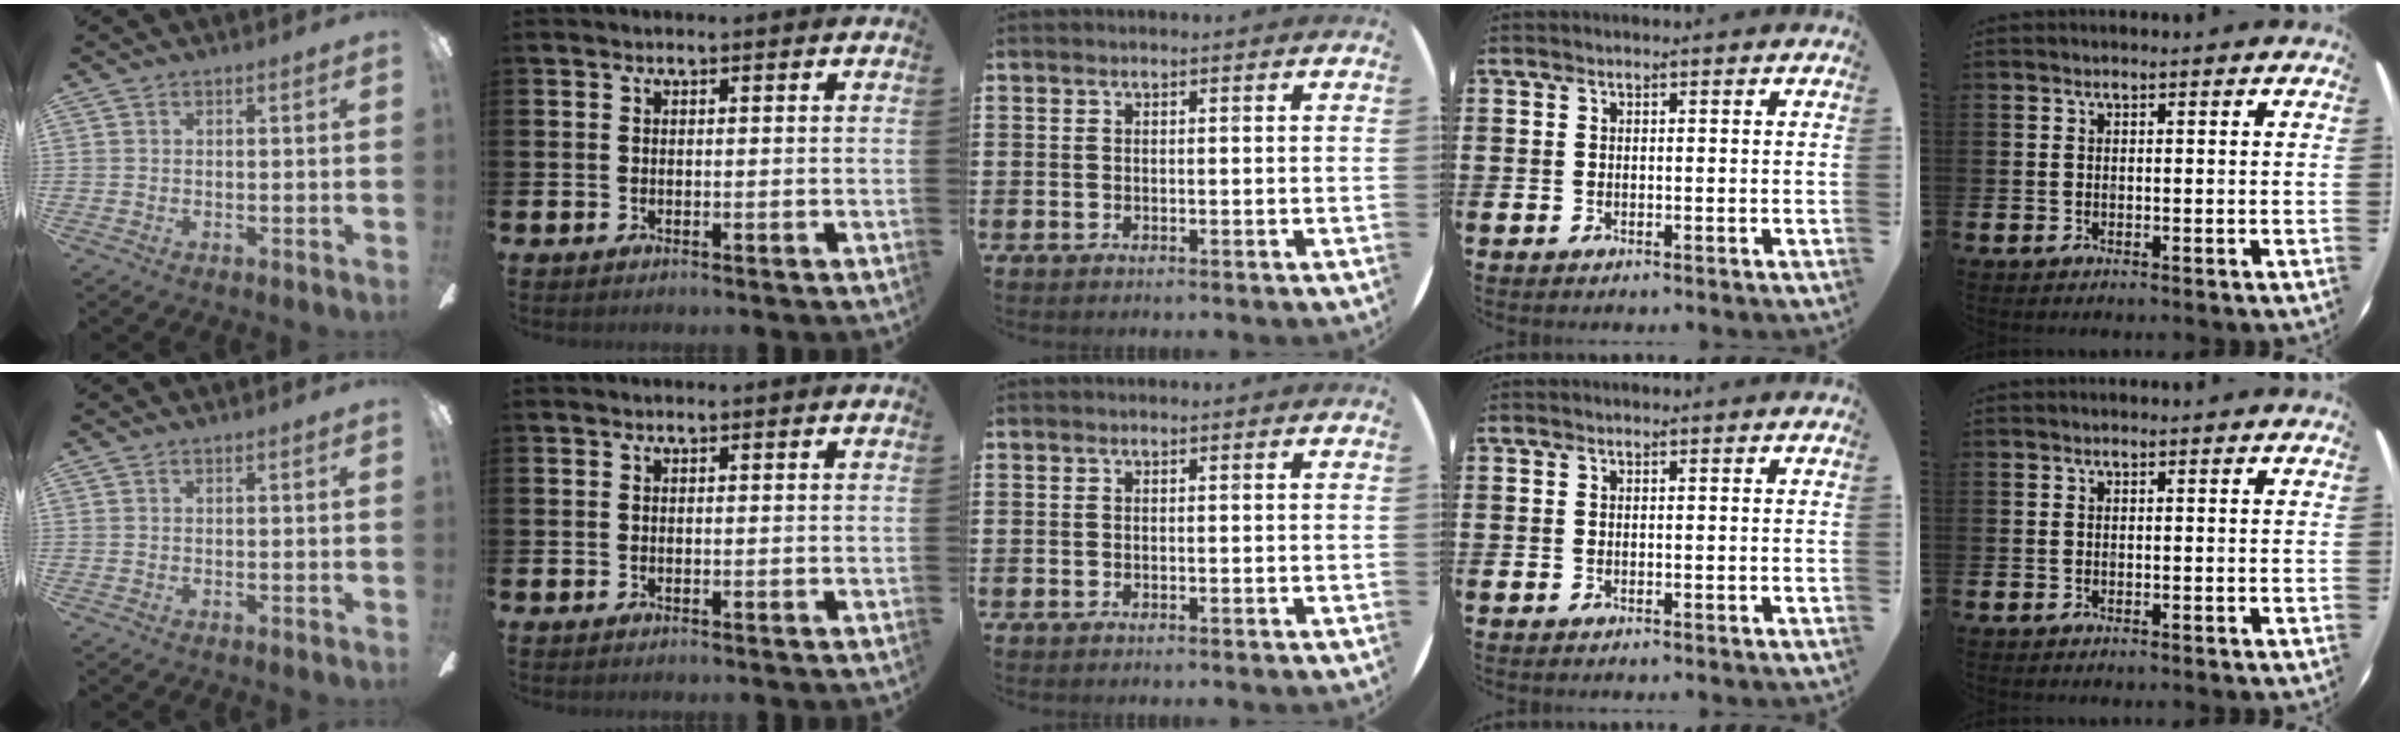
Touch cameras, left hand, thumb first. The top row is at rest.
{}